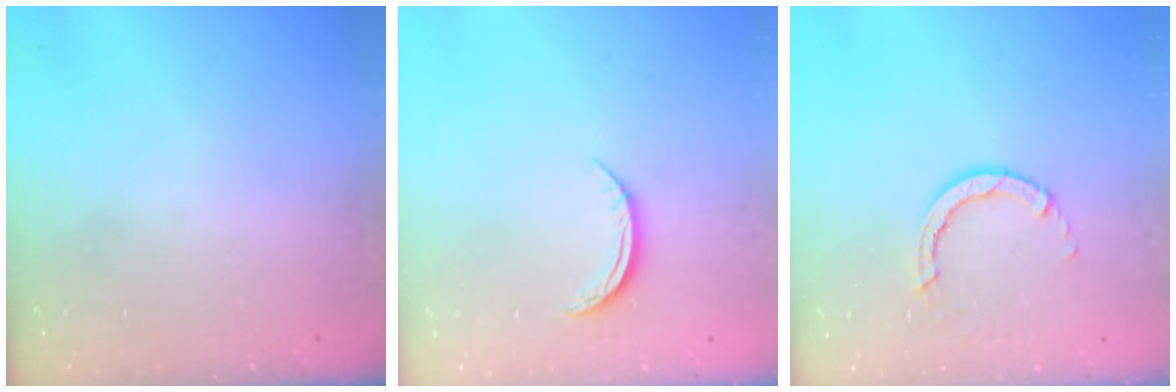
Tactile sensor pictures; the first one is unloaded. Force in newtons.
{"total": 6.1, "press": 6.1, "slide": 0.5}
{"total": 2.8, "press": 2.8, "slide": 0.2}